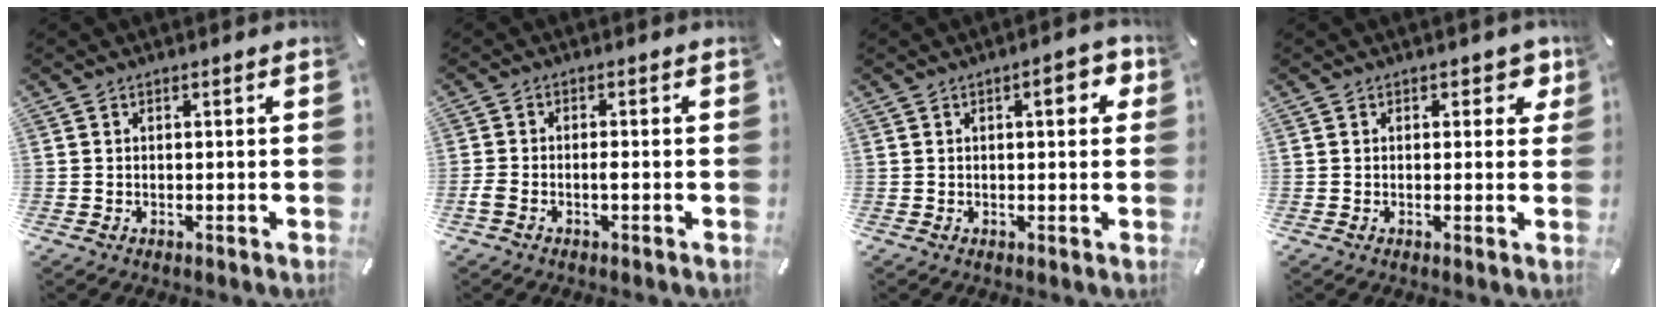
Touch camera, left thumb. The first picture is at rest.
{"total": 2.0, "force": [-0.9, 0.6, 1.7], "torque": [-0.039, 0.000, -0.020]}
{"total": 5.2, "force": [1.8, 2.0, 4.5], "torque": [-0.051, -0.006, 0.019]}
{"total": 3.7, "force": [1.7, 2.3, 2.3], "torque": [-0.010, -0.004, 0.021]}